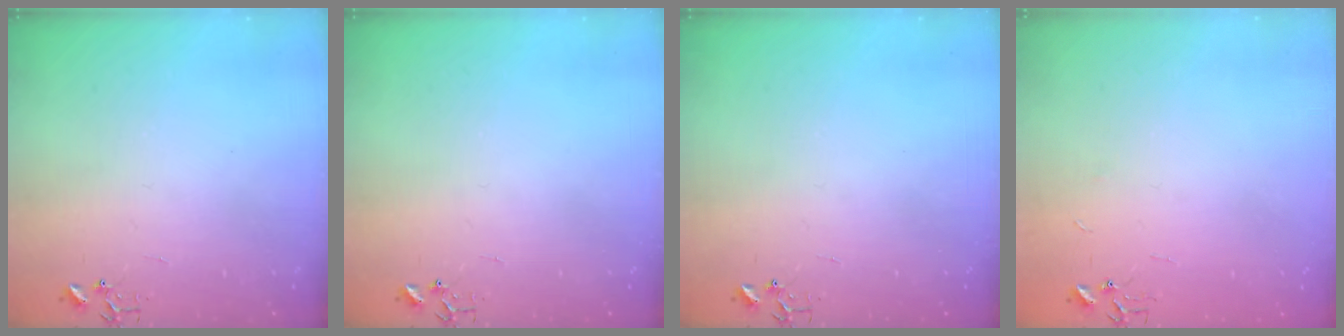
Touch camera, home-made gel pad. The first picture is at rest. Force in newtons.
{"total": 0.0}
{"total": 0.0}
{"total": 2.4, "press": 2.4, "slide": 0.3}